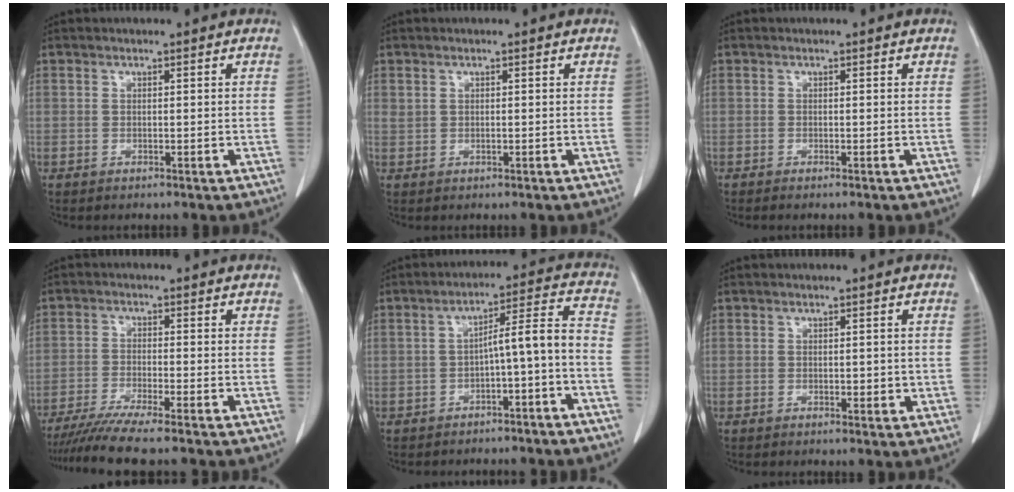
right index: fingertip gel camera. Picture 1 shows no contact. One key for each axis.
{"total": 0.7, "fx": 0.5, "fy": 0.4, "fz": 0.3, "tx": -0.002, "ty": 0.007, "tz": 0.011}
{"total": 0.6, "fx": -0.5, "fy": -0.1, "fz": 0.4, "tx": -0.008, "ty": -0.001, "tz": -0.010}
{"total": 8.1, "fx": -6.8, "fy": -1.1, "fz": 4.2, "tx": -0.061, "ty": -0.022, "tz": -0.112}
{"total": 7.5, "fx": -3.2, "fy": 0.6, "fz": 6.7, "tx": -0.093, "ty": 0.035, "tz": -0.043}
{"total": 1.5, "fx": 0.0, "fy": 0.9, "fz": 1.2, "tx": -0.009, "ty": 0.002, "tz": 0.004}